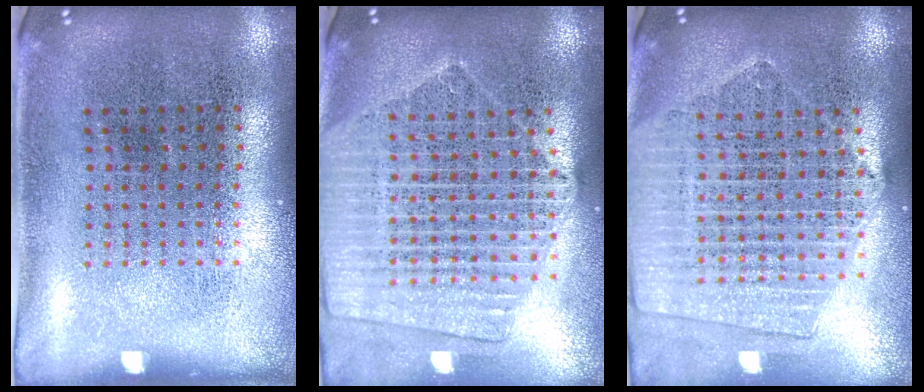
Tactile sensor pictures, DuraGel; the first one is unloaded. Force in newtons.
{"total": 2.1, "press": 1.9, "slide": 0.9}
{"total": 2.0, "press": 1.9, "slide": 0.9}